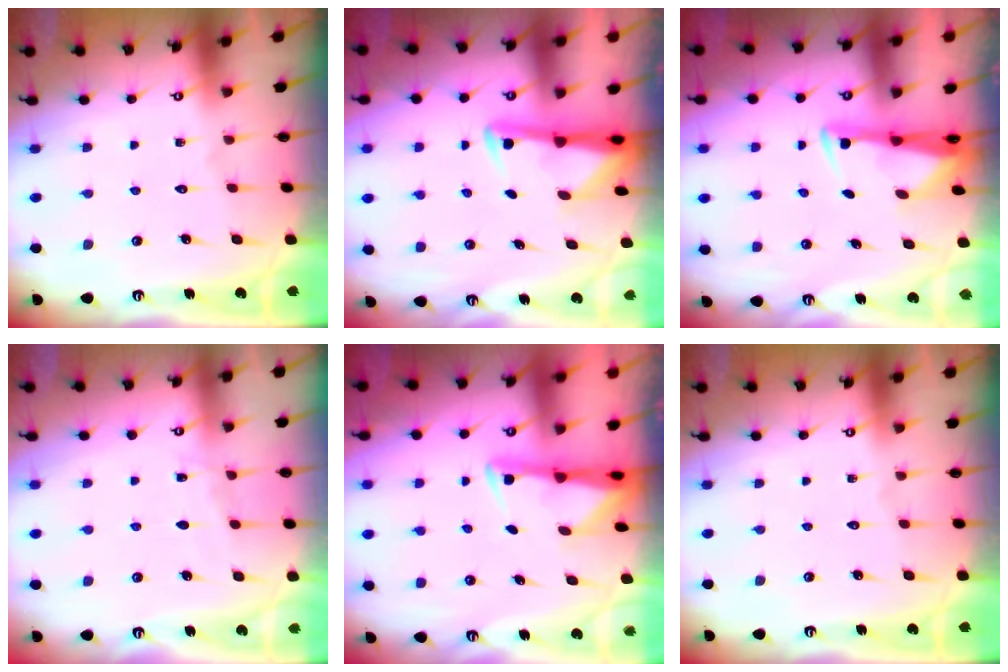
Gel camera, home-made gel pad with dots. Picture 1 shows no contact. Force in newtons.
{"total": 2.9, "press": 2.8, "slide": 0.5}
{"total": 3.0, "press": 2.8, "slide": 0.9}
{"total": 2.8, "press": 2.8, "slide": 0.4}
{"total": 3.0, "press": 2.9, "slide": 0.6}
{"total": 0.0}